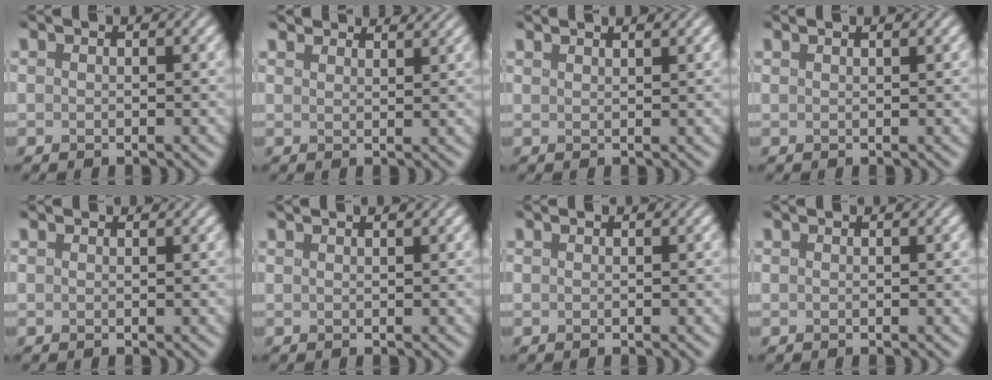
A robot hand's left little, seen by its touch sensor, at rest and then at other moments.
{"total": 5.0, "force": [4.7, 1.2, 1.3], "torque": [-0.016, 0.016, 0.049]}
{"total": 2.1, "force": [1.8, 0.6, 0.9], "torque": [0.009, 0.012, 0.003]}
{"total": 1.2, "force": [0.9, 0.4, 0.7], "torque": [0.004, 0.006, -0.004]}
{"total": 0.9, "force": [0.9, 0.4, 0.2], "torque": [-0.001, 0.000, 0.001]}
{"total": 0.9, "force": [0.7, 0.3, 0.5], "torque": [0.002, 0.004, -0.002]}
{"total": 0.0}
{"total": 0.0}